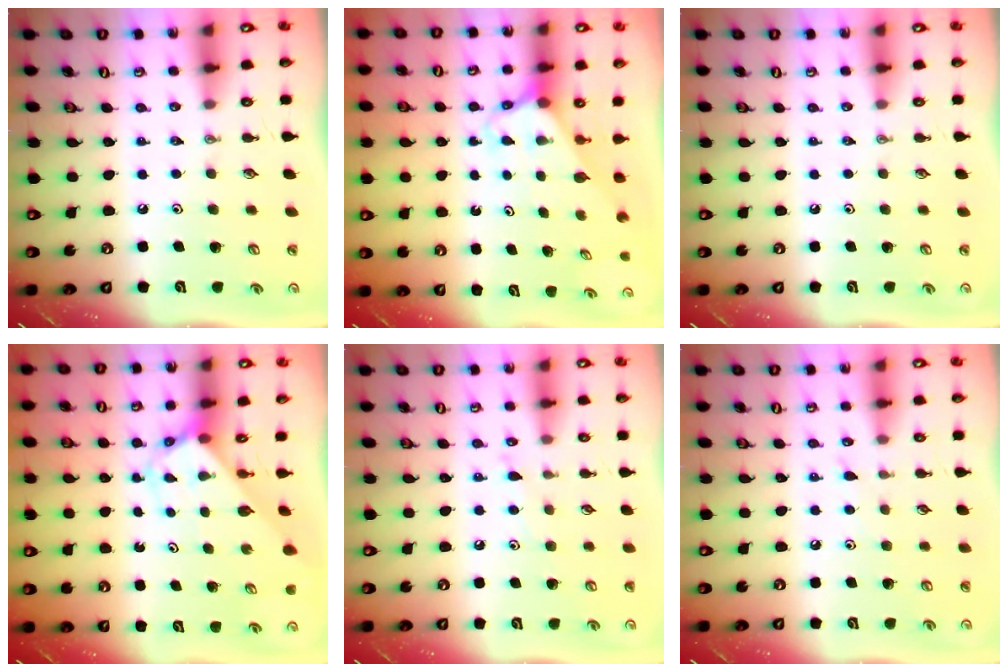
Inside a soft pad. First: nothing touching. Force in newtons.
{"total": 2.6, "press": 2.6, "slide": 0.1}
{"total": 0.0}
{"total": 2.7, "press": 2.7, "slide": 0.1}
{"total": 6.3, "press": 6.3, "slide": 0.7}
{"total": 4.7, "press": 4.6, "slide": 0.6}